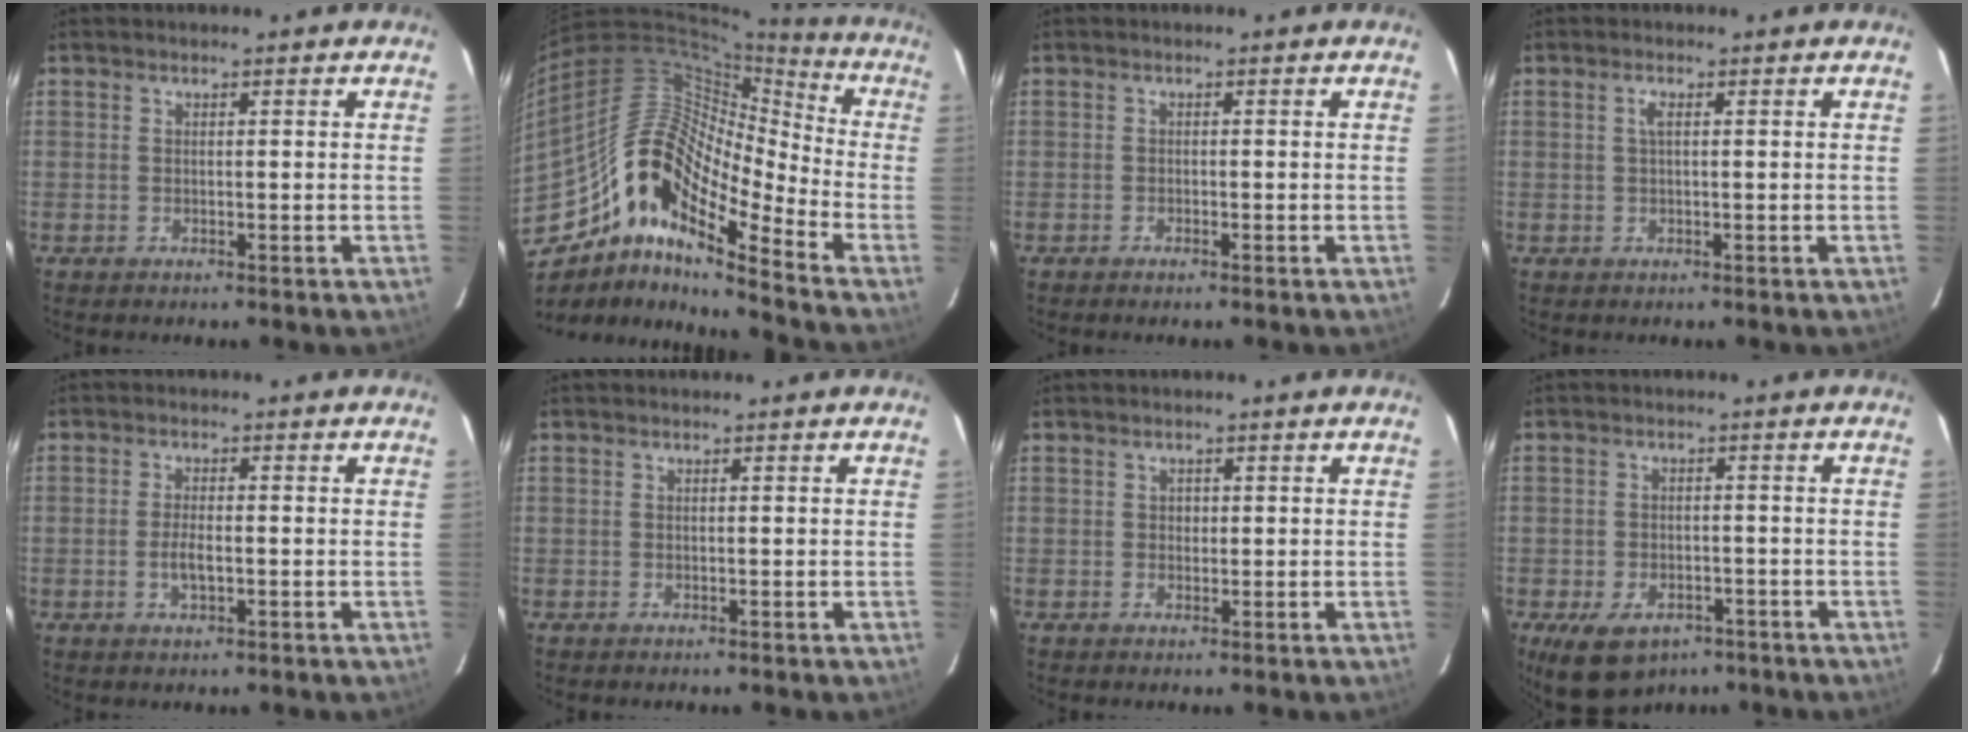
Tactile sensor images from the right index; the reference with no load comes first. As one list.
[{"total": 17.5, "force": [-10.4, 5.2, 13.0], "torque": [-0.212, 0.002, -0.213]}, {"total": 0.7, "force": [-0.6, 0.1, 0.3], "torque": [-0.008, -0.001, -0.012]}, {"total": 1.3, "force": [0.3, 0.2, 1.2], "torque": [-0.025, 0.003, 0.002]}, {"total": 3.0, "force": [-0.9, 1.1, 2.7], "torque": [-0.054, -0.003, -0.016]}, {"total": 0.0}, {"total": 1.0, "force": [0.1, 1.0, 0.1], "torque": [0.003, 0.003, 0.001]}, {"total": 10.2, "force": [-6.3, 6.0, 5.4], "torque": [-0.114, -0.016, -0.088]}]